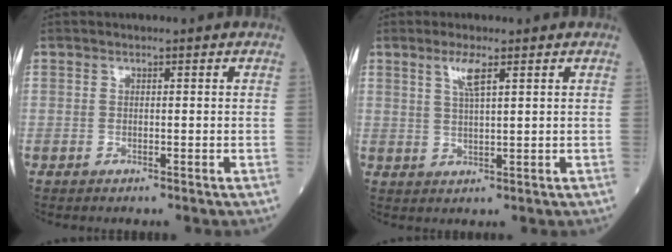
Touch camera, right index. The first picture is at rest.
{"total": 3.4, "force": [1.8, 0.1, 2.9], "torque": [-0.061, 0.000, 0.038]}